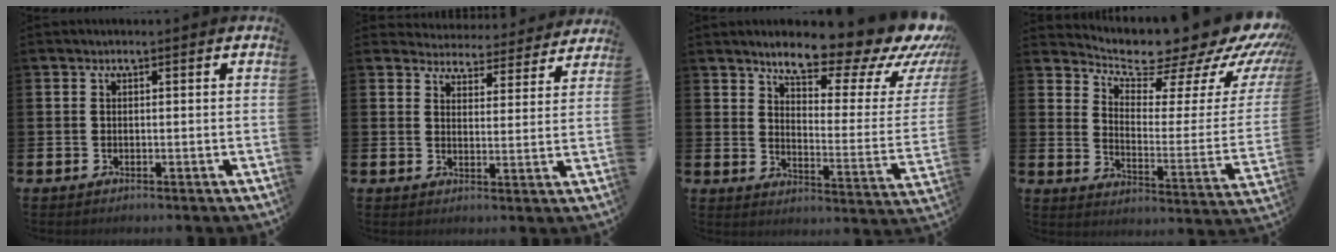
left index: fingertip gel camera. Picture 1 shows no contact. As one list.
[{"total": 4.6, "force": [4.4, 1.2, 0.0], "torque": [-0.006, -0.043, 0.073]}, {"total": 11.7, "force": [9.7, 3.5, 5.5], "torque": [-0.098, -0.073, 0.155]}, {"total": 9.3, "force": [8.6, 2.5, 2.7], "torque": [-0.061, -0.090, 0.131]}]